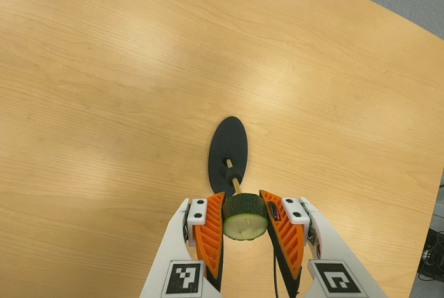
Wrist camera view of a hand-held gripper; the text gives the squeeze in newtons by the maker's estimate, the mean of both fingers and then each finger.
{"total": 11.2, "left": 11.4, "right": 11.0}